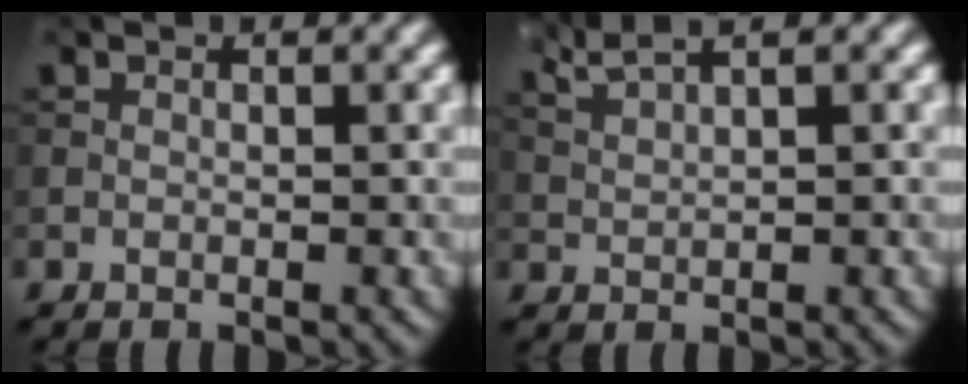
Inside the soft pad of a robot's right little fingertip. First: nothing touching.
{"total": 2.2, "force": [1.8, -0.4, 1.1], "torque": [-0.045, 0.004, 0.062]}